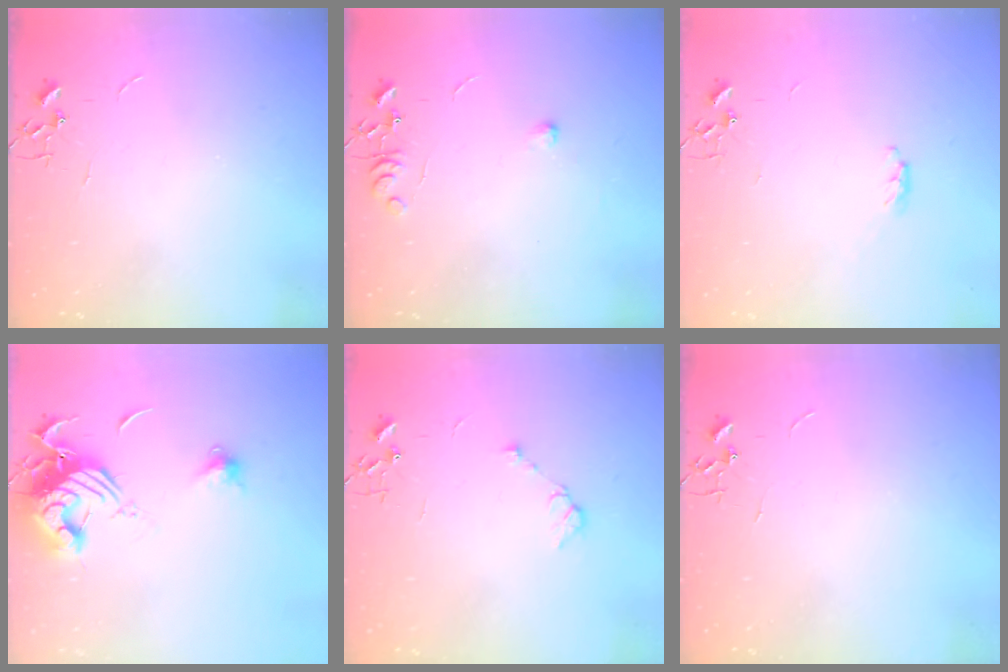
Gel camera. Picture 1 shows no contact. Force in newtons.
{"total": 6.9, "press": 6.8, "slide": 0.9}
{"total": 3.4, "press": 3.4, "slide": 0.5}
{"total": 14.3, "press": 14.2, "slide": 1.6}
{"total": 5.6, "press": 5.6, "slide": 0.8}
{"total": 0.0}